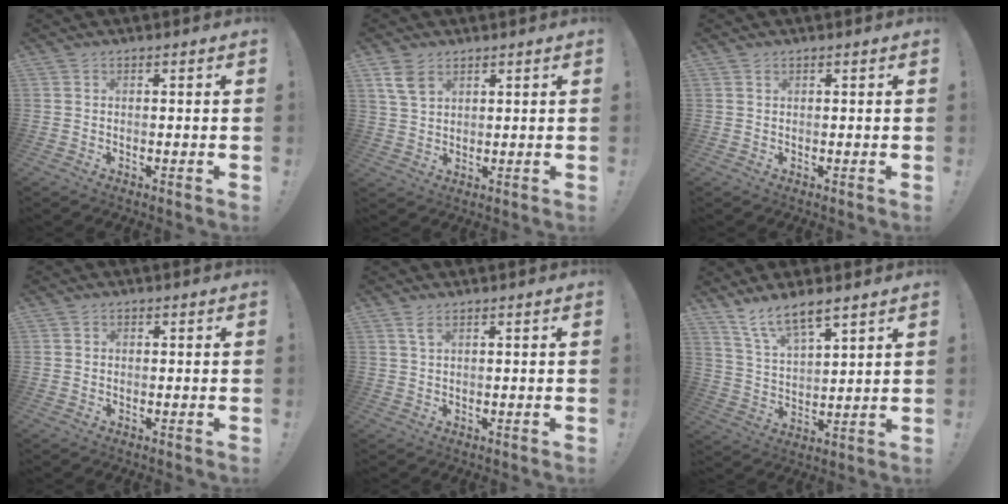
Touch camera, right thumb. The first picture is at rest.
{"total": 6.2, "force": [3.5, 3.7, 3.5], "torque": [-0.060, -0.011, 0.069]}
{"total": 0.5, "force": [0.4, 0.3, 0.2], "torque": [0.001, -0.002, 0.006]}
{"total": 0.6, "force": [0.0, 0.6, 0.1], "torque": [-0.002, 0.002, -0.001]}
{"total": 2.4, "force": [1.3, 0.8, 1.9], "torque": [-0.034, -0.001, 0.023]}
{"total": 9.3, "force": [7.7, 2.7, 4.6], "torque": [-0.088, -0.046, 0.143]}